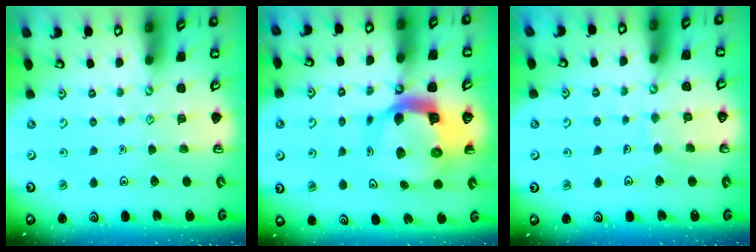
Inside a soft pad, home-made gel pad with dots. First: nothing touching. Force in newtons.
{"total": 14.4, "press": 14.3, "slide": 1.6}
{"total": 5.6, "press": 5.6, "slide": 0.5}